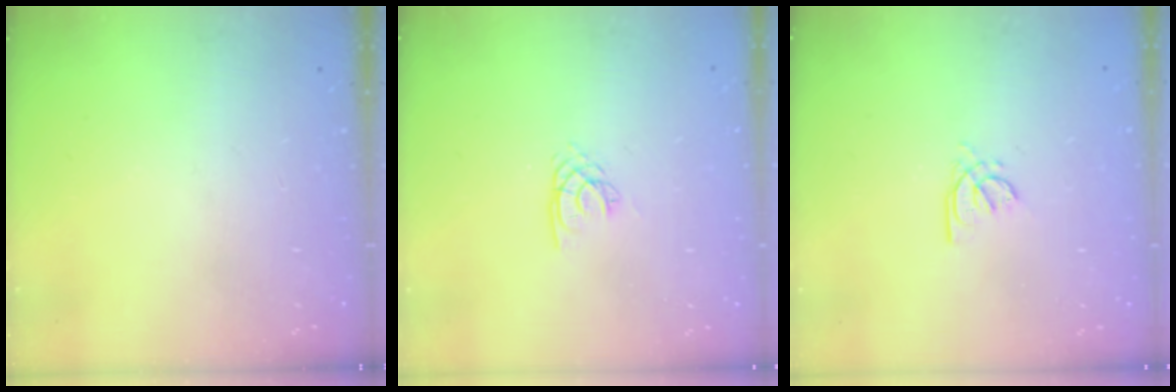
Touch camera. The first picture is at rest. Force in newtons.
{"total": 2.1, "press": 2.1, "slide": 0.3}
{"total": 2.4, "press": 2.4, "slide": 0.6}